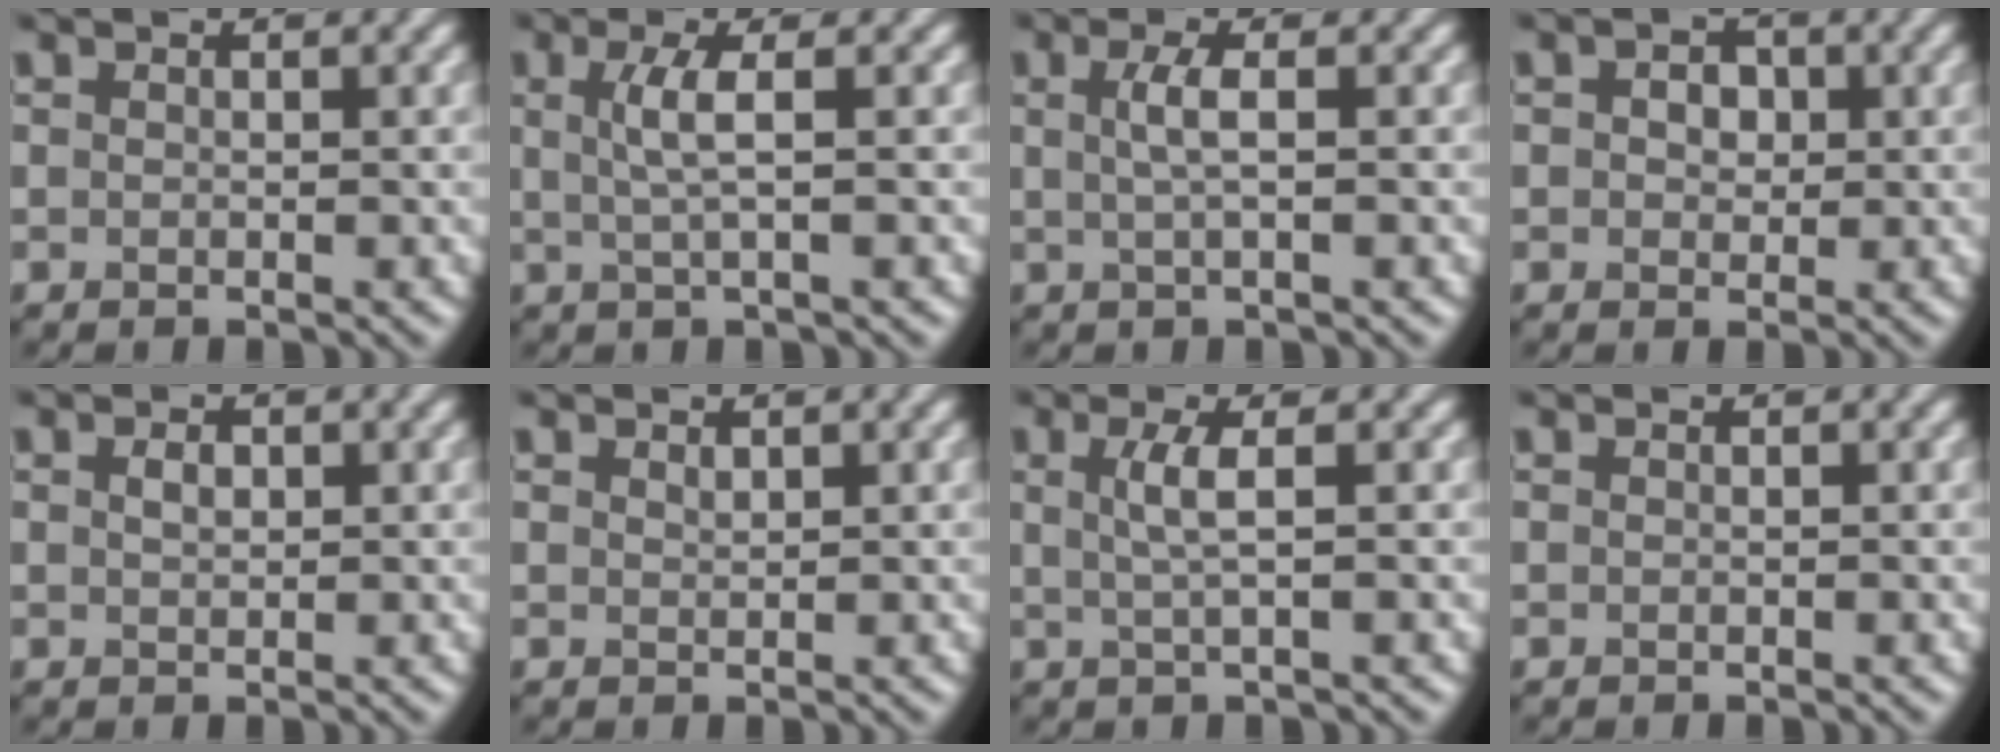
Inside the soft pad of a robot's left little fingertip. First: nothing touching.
{"total": 2.8, "force": [0.4, 0.6, 2.7], "torque": [-0.056, 0.001, 0.008]}
{"total": 2.2, "force": [0.3, 0.5, 2.2], "torque": [-0.044, 0.005, 0.005]}
{"total": 2.4, "force": [0.5, 1.8, 1.4], "torque": [-0.020, 0.006, -0.001]}
{"total": 1.2, "force": [0.3, 0.8, 0.9], "torque": [-0.017, 0.001, 0.007]}
{"total": 0.7, "force": [0.6, 0.3, 0.4], "torque": [-0.010, -0.001, 0.012]}
{"total": 2.6, "force": [0.5, 0.6, 2.5], "torque": [-0.051, -0.001, 0.008]}
{"total": 0.0}